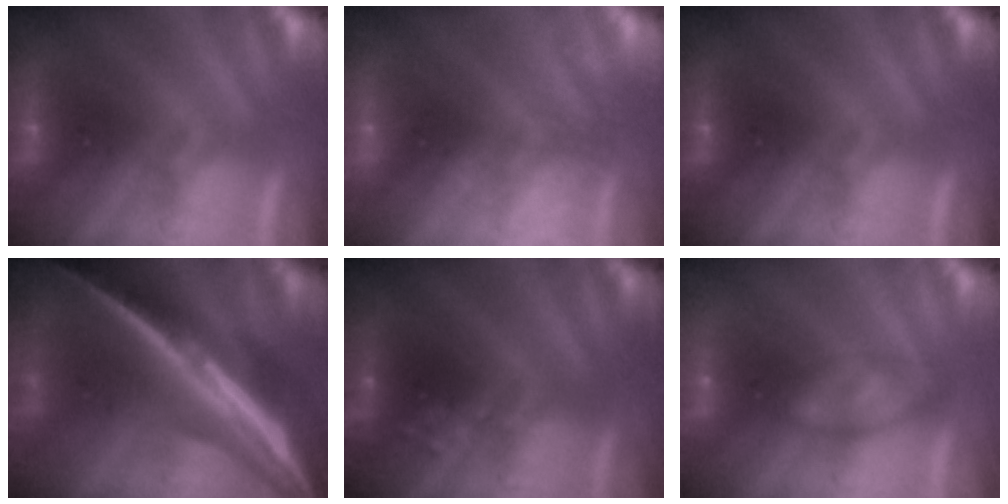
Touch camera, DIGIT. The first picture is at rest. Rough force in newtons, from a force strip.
{"total": 2.4}
{"total": 0.0}
{"total": 6.9}
{"total": 2.4}
{"total": 2.3}